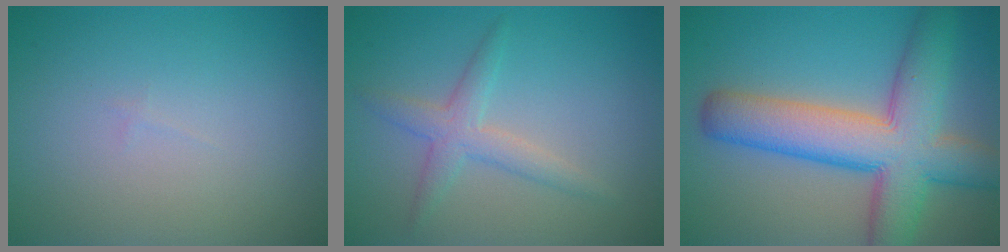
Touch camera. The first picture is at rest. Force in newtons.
{"total": 2.6, "press": 2.6, "slide": 0.2}
{"total": 10.1, "press": 10.1, "slide": 0.3}